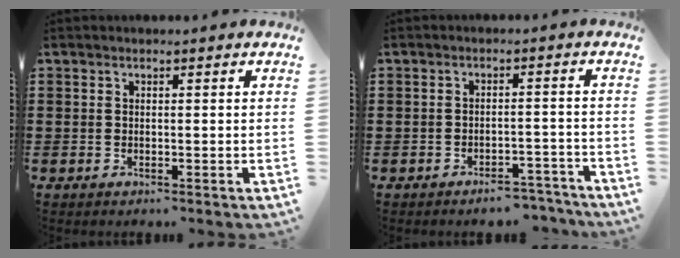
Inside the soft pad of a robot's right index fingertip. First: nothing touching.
{"total": 3.7, "force": [-3.7, 0.5, 0.3], "torque": [-0.008, 0.005, -0.075]}